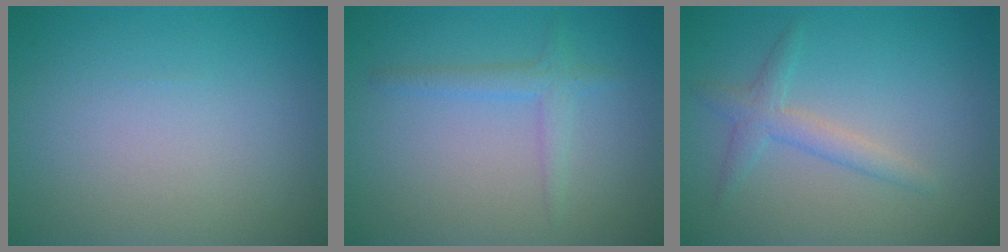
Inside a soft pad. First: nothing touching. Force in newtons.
{"total": 1.7, "press": 1.7, "slide": 0.0}
{"total": 2.2, "press": 2.2, "slide": 0.1}